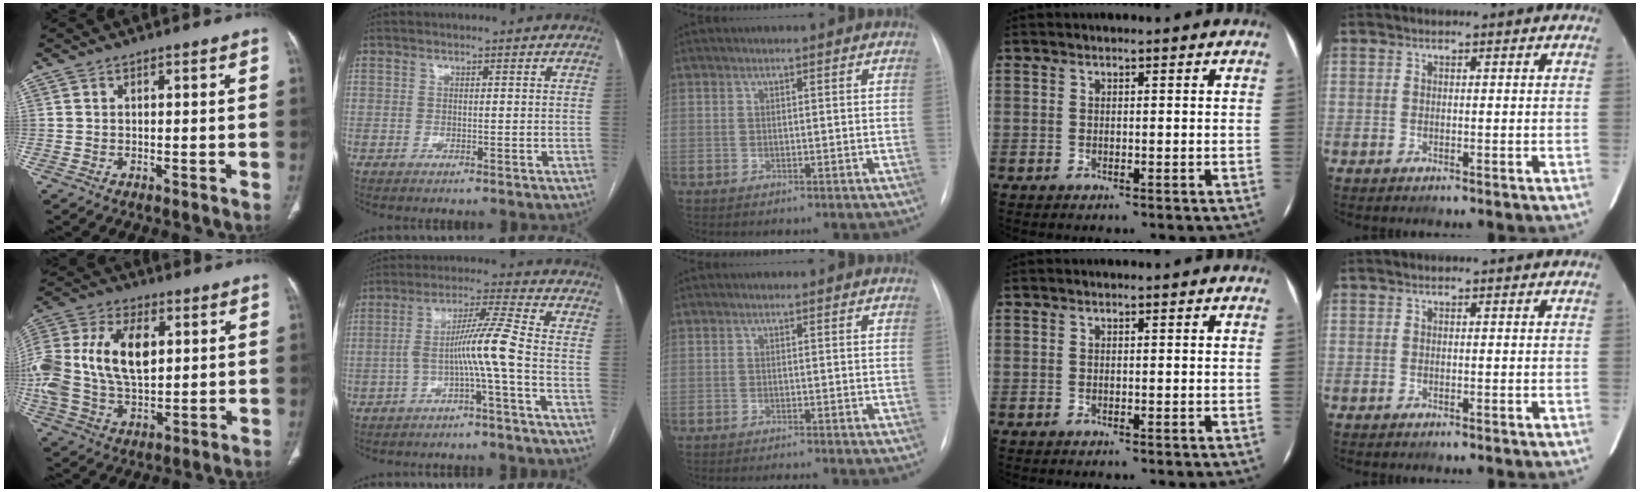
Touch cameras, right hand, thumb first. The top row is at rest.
{"thumb": {"total": 22.3, "force": [3.4, 13.7, 17.3], "torque": [-0.389, 0.012, 0.063]}, "index": {"total": 7.3, "force": [-2.3, -1.7, 6.7], "torque": [-0.124, 0.022, -0.041]}, "middle": {"total": 1.9, "force": [-1.6, -0.4, 0.9], "torque": [-0.008, 0.000, -0.023]}}